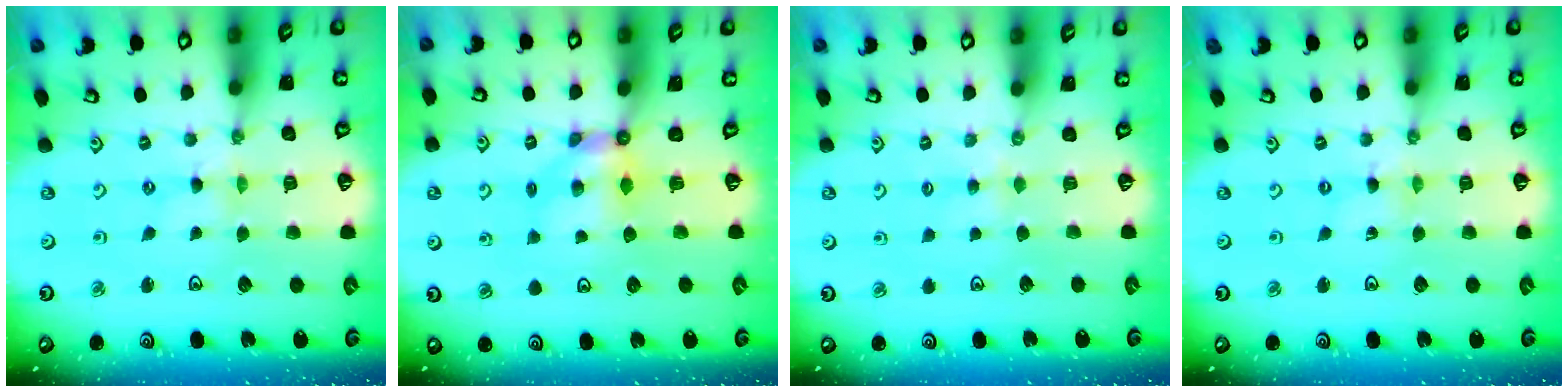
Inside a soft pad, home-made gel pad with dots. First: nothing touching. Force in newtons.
{"total": 5.4, "press": 5.4, "slide": 0.4}
{"total": 2.4, "press": 2.3, "slide": 0.4}
{"total": 0.5, "press": 0.5, "slide": 0.1}